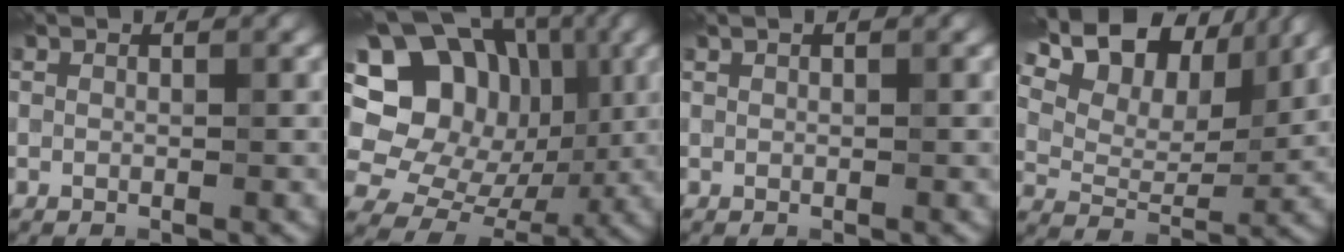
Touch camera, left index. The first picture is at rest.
{"total": 19.5, "force": [5.5, 16.1, 9.5], "torque": [-0.190, 0.062, 0.079]}
{"total": 0.0}
{"total": 14.8, "force": [9.7, 7.5, 8.2], "torque": [-0.169, 0.034, 0.160]}